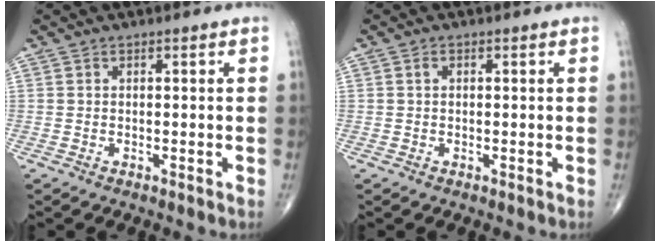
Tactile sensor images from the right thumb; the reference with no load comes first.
{"total": 1.0, "force": [0.0, 0.9, 0.5], "torque": [-0.001, 0.003, -0.004]}